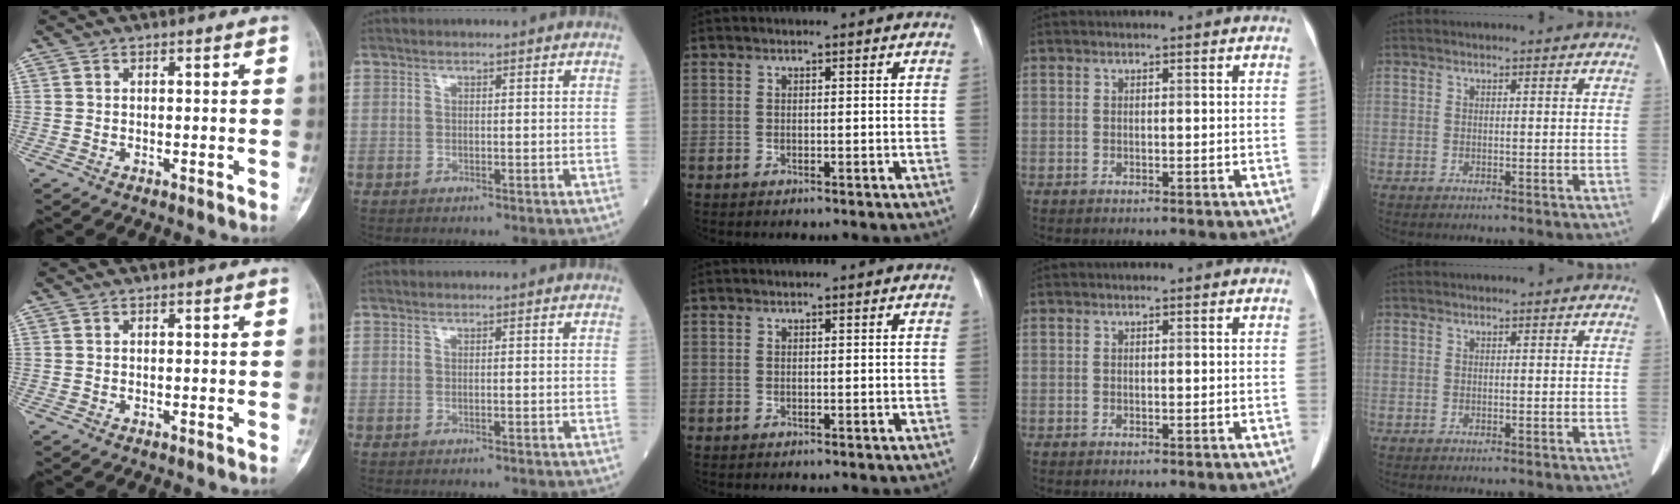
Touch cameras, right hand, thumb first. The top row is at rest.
{}